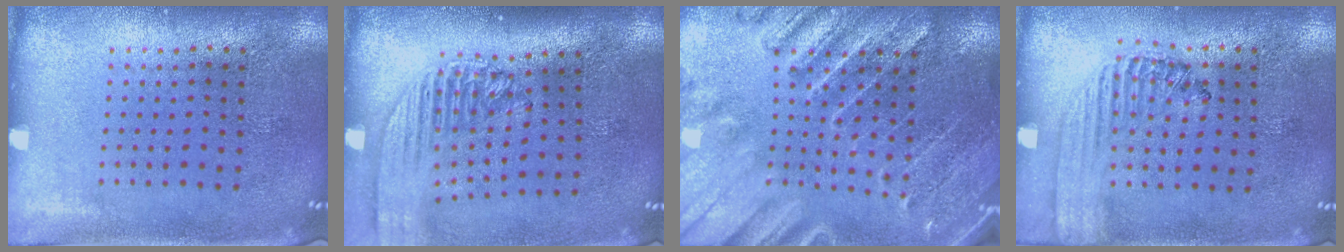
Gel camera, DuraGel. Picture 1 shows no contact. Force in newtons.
{"total": 2.1, "press": 1.6, "slide": 1.3}
{"total": 3.2, "press": 3.0, "slide": 1.1}
{"total": 1.3, "press": 1.2, "slide": 0.5}